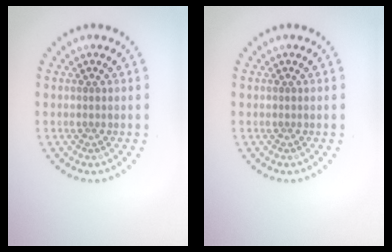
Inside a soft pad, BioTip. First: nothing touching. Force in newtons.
{"total": 0.0}